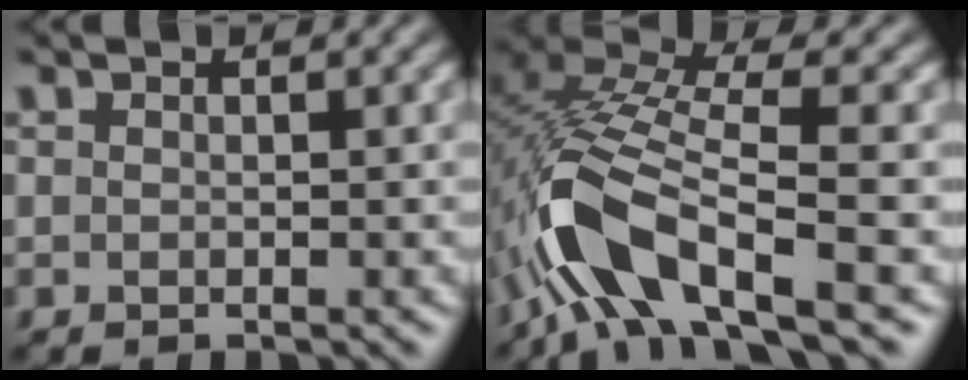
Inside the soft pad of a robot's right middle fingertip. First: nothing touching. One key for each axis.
{"total": 10.1, "fx": -3.8, "fy": 3.5, "fz": 8.7, "tx": -0.176, "ty": 0.011, "tz": -0.084}